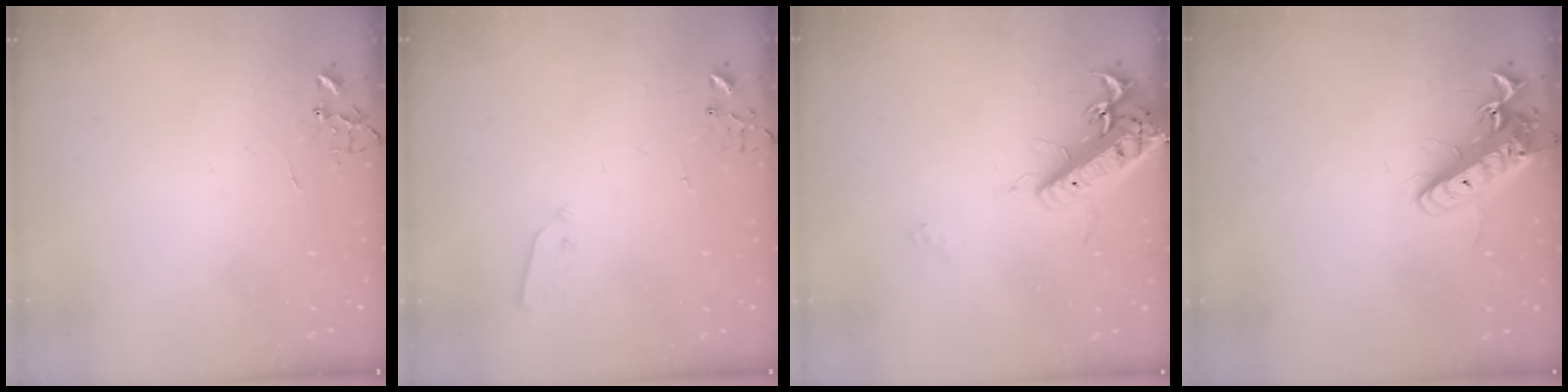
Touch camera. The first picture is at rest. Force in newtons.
{"total": 2.8, "press": 2.7, "slide": 0.4}
{"total": 17.1, "press": 16.8, "slide": 3.3}
{"total": 16.0, "press": 15.7, "slide": 3.1}